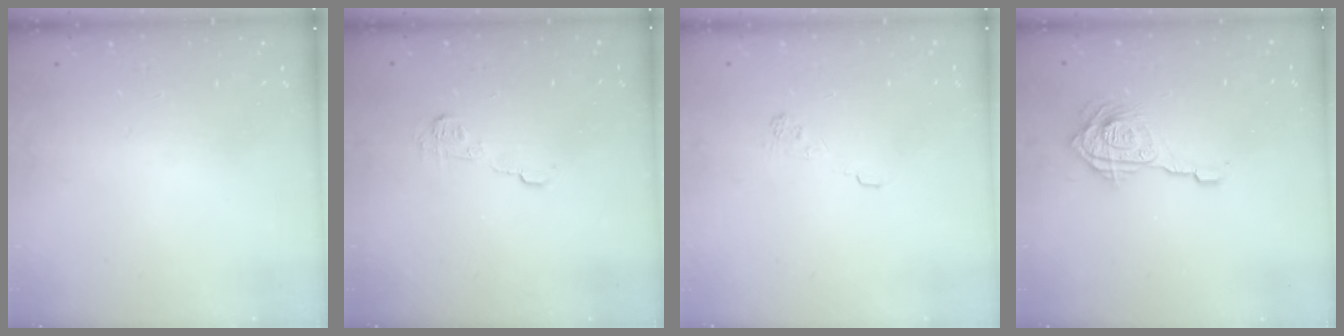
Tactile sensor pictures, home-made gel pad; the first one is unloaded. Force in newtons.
{"total": 7.3, "press": 7.3, "slide": 0.1}
{"total": 2.3, "press": 1.8, "slide": 1.3}
{"total": 12.8, "press": 12.7, "slide": 1.4}